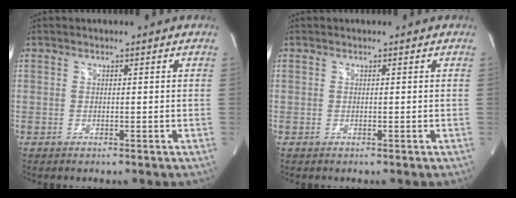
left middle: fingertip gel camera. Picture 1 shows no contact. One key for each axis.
{"total": 0.0}